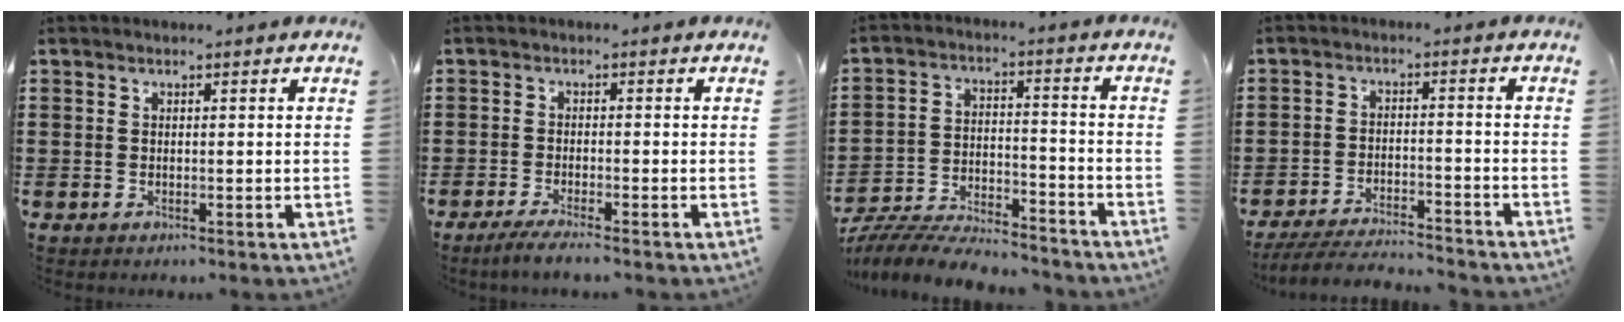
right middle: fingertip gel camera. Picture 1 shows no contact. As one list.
[{"total": 2.1, "force": [-1.8, -0.1, 1.1], "torque": [-0.017, 0.001, -0.034]}, {"total": 8.0, "force": [-7.7, 0.8, 1.8], "torque": [-0.036, 0.009, -0.152]}, {"total": 5.1, "force": [-4.9, 0.2, 1.3], "torque": [-0.034, -0.005, -0.101]}]